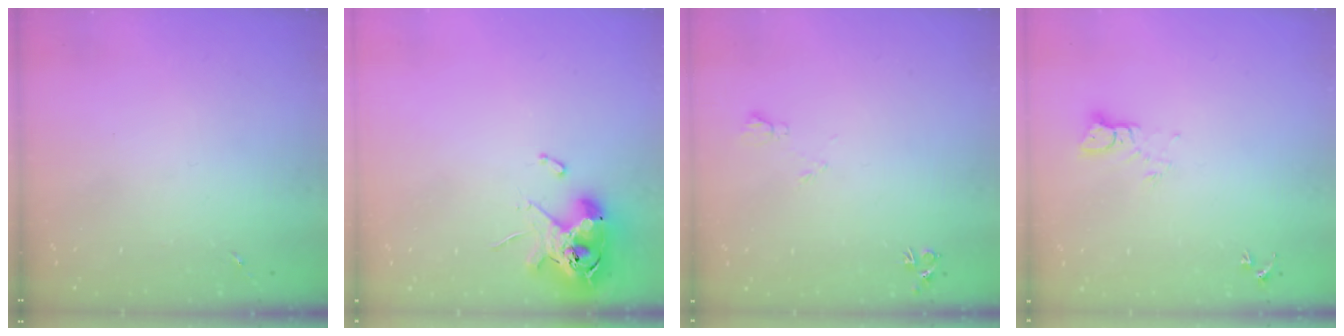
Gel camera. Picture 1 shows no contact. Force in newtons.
{"total": 11.6, "press": 11.4, "slide": 2.0}
{"total": 5.2, "press": 5.1, "slide": 1.0}
{"total": 3.7, "press": 3.7, "slide": 0.4}